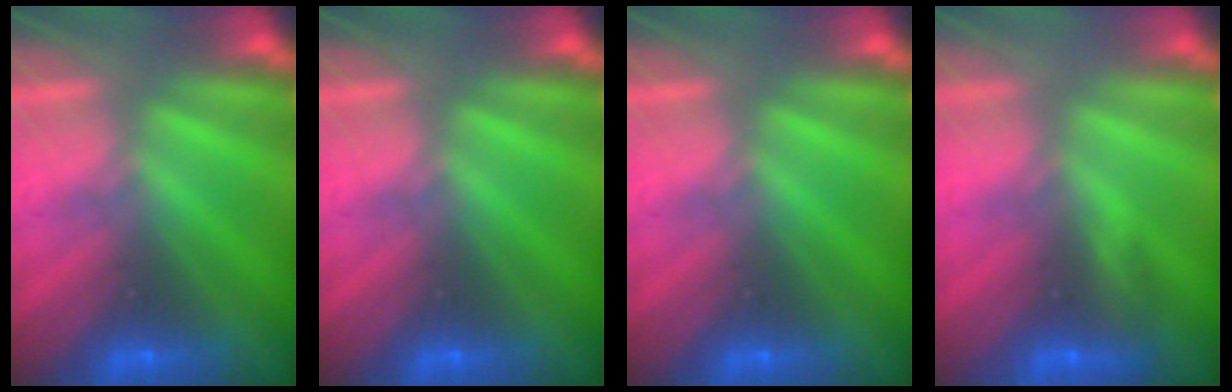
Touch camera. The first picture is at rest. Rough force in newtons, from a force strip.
{"total": 0.0}
{"total": 0.0}
{"total": 3.1}